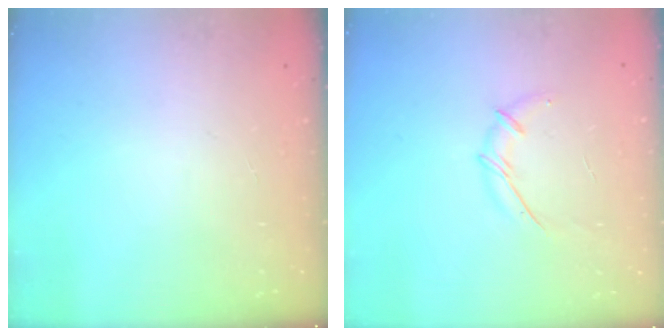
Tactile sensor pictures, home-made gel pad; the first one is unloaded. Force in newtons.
{"total": 5.9, "press": 5.7, "slide": 1.3}